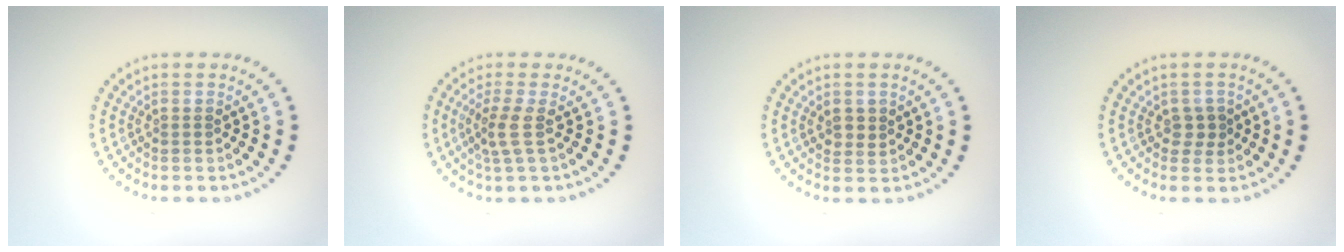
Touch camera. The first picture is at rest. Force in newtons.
{"total": 2.2, "press": 1.5, "slide": 1.5}
{"total": 1.3, "press": 1.3, "slide": 0.3}
{"total": 1.5, "press": 1.4, "slide": 0.5}